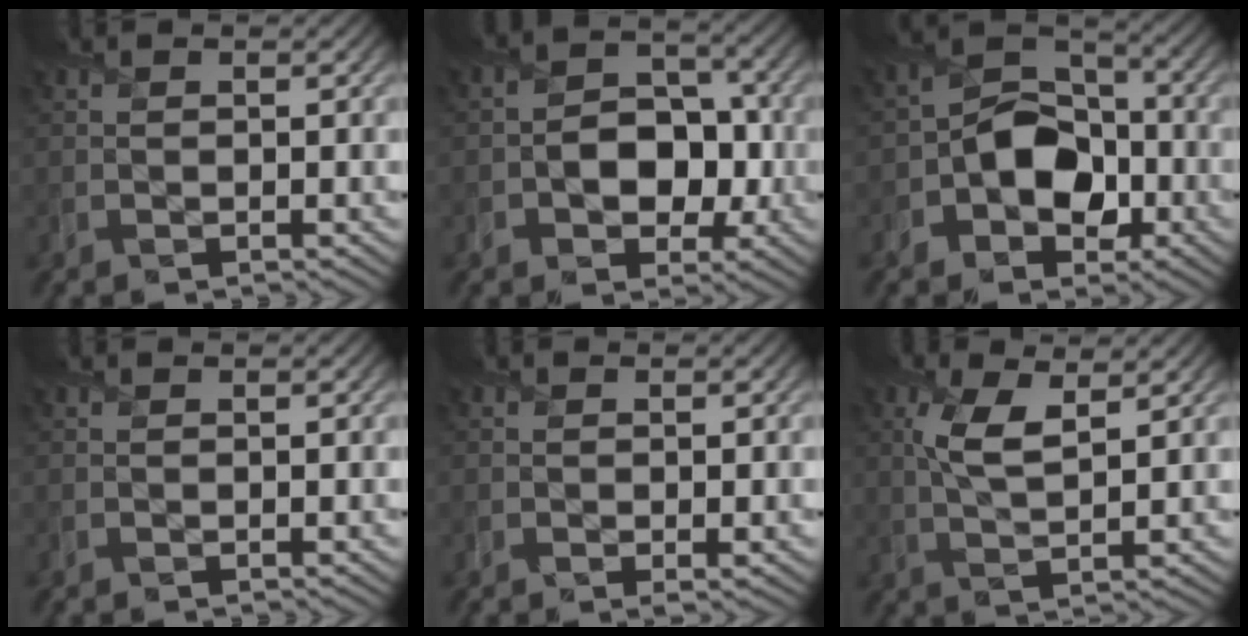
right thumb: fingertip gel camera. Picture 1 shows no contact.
{"total": 6.8, "force": [-1.6, 5.0, 4.3], "torque": [-0.041, 0.000, -0.045]}
{"total": 8.0, "force": [-2.5, 5.8, 4.8], "torque": [-0.079, 0.008, -0.059]}
{"total": 0.0}
{"total": 1.6, "force": [-0.4, 1.1, 1.1], "torque": [-0.018, -0.010, -0.007]}
{"total": 5.8, "force": [2.1, 2.2, 4.9], "torque": [-0.115, 0.002, 0.040]}